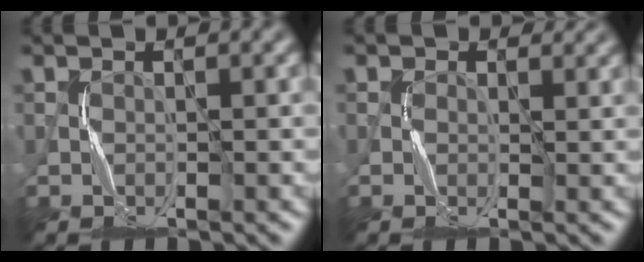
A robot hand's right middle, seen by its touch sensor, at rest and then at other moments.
{"total": 1.6, "force": [1.1, 1.1, 0.5], "torque": [-0.007, -0.004, 0.011]}